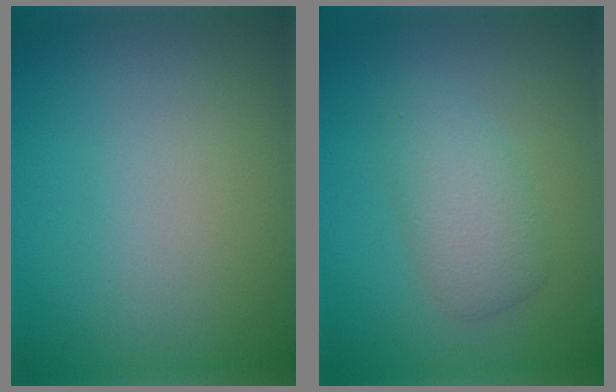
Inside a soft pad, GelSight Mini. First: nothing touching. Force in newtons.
{"total": 3.0, "press": 3.0, "slide": 0.1}